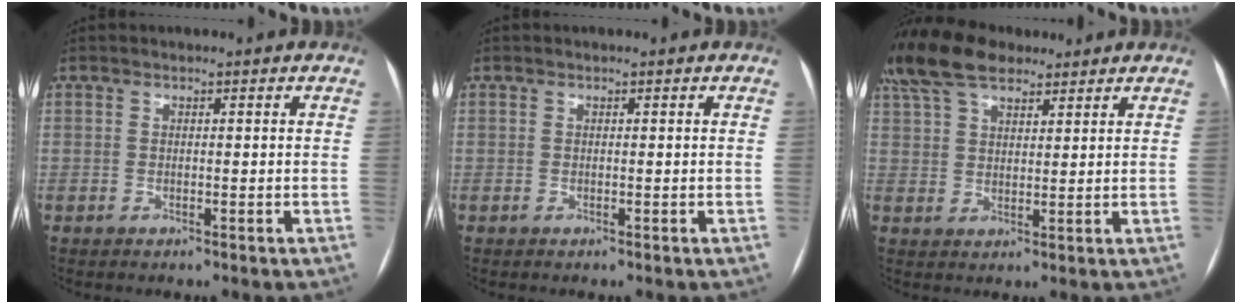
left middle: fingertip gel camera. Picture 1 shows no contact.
{"total": 0.0}
{"total": 11.6, "force": [9.1, 4.5, 5.5], "torque": [-0.118, 0.046, 0.170]}